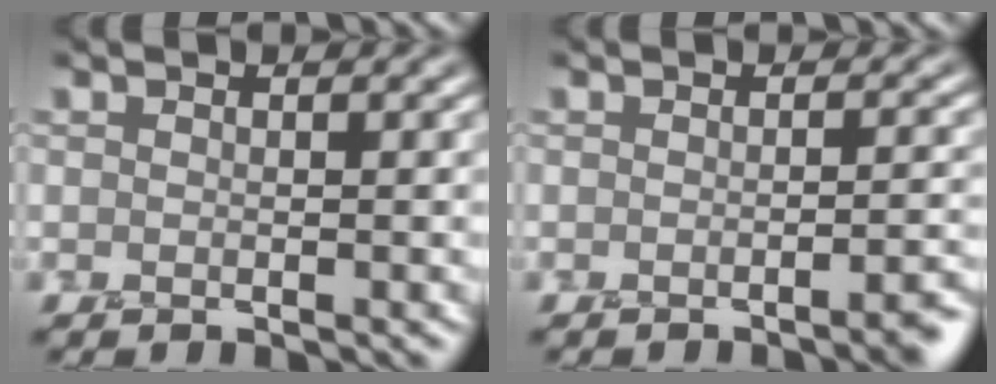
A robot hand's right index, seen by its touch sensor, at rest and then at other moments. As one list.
[{"total": 2.5, "force": [-1.3, 0.6, 2.0], "torque": [-0.016, 0.001, -0.029]}]